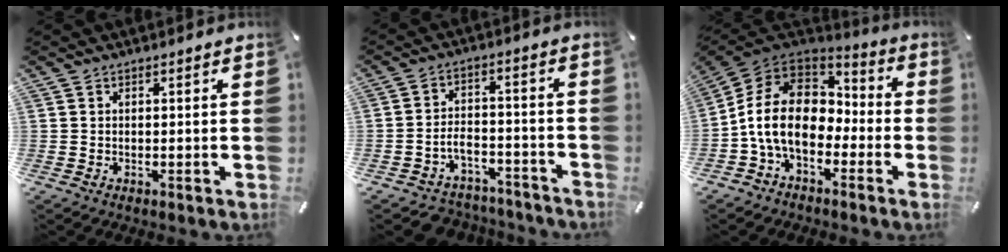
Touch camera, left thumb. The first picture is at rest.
{"total": 6.2, "force": [-3.4, 4.9, 1.8], "torque": [-0.027, 0.025, -0.058]}
{"total": 14.9, "force": [-3.6, 10.6, 9.8], "torque": [-0.216, 0.029, -0.069]}